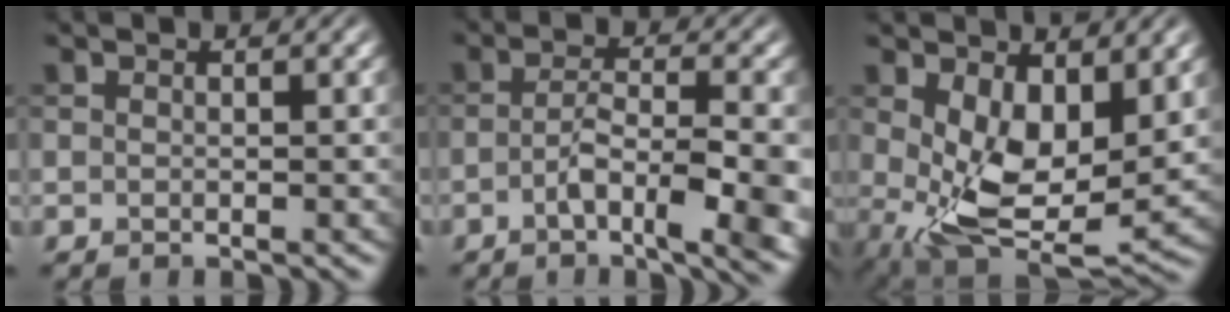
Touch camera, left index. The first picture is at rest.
{"total": 7.6, "force": [-2.7, 2.1, 6.8], "torque": [-0.112, -0.005, -0.043]}
{"total": 7.8, "force": [0.8, 4.3, 6.5], "torque": [-0.133, -0.022, 0.026]}